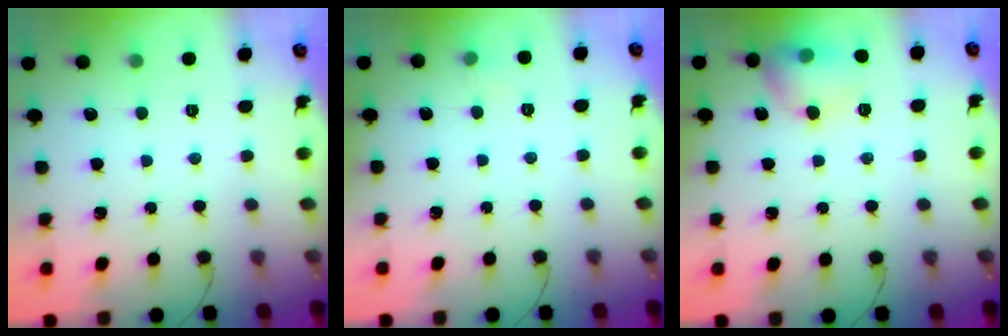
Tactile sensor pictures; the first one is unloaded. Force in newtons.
{"total": 3.7, "press": 3.5, "slide": 1.2}
{"total": 10.6, "press": 10.5, "slide": 1.6}